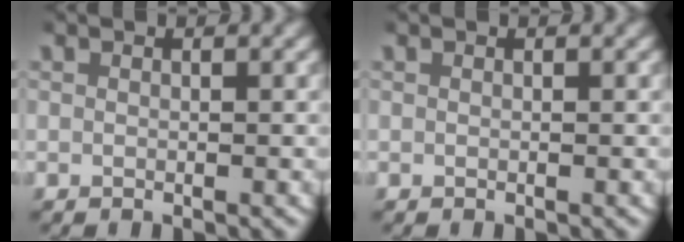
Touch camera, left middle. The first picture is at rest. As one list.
[{"total": 0.0}]